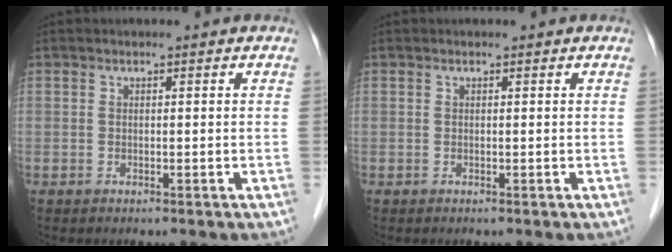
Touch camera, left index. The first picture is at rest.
{"total": 0.0}